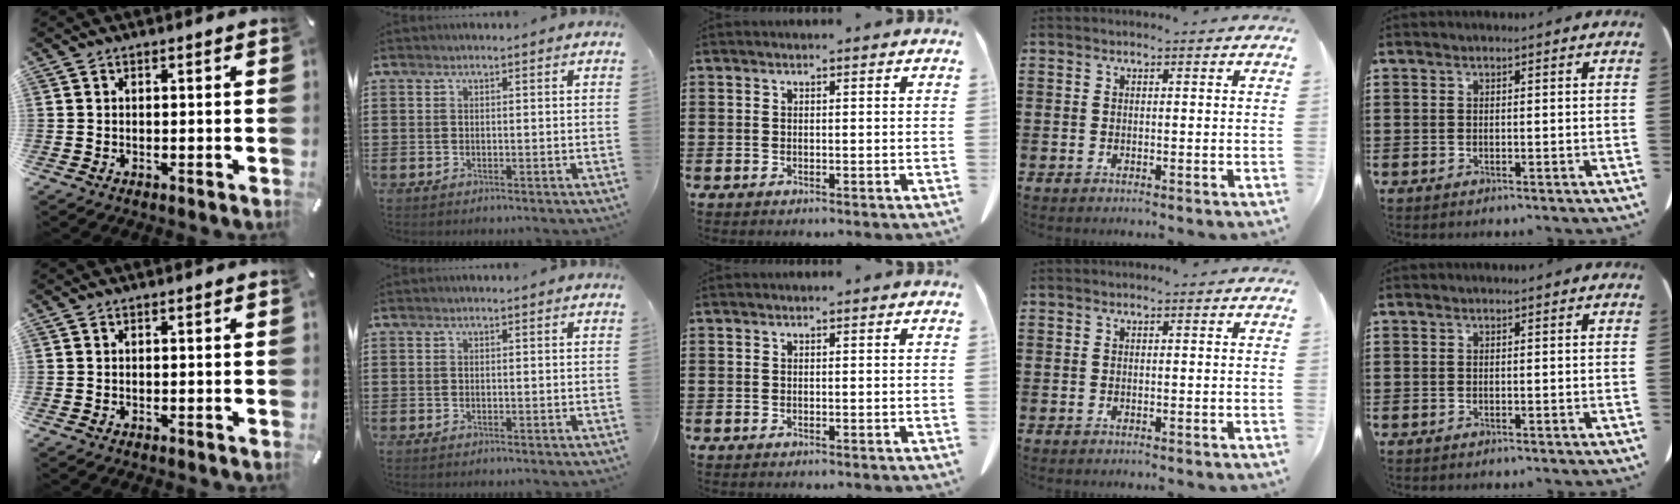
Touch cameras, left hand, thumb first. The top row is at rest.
{}